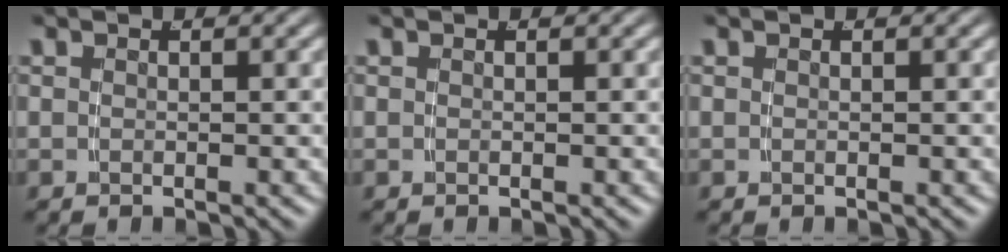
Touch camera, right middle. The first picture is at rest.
{"total": 0.0}
{"total": 0.0}